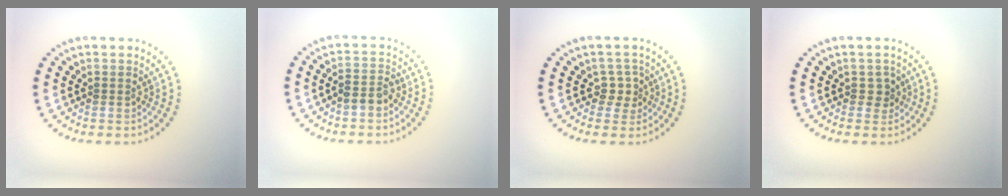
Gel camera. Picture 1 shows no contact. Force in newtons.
{"total": 1.9, "press": 1.8, "slide": 0.7}
{"total": 1.7, "press": 1.2, "slide": 1.1}
{"total": 1.5, "press": 1.2, "slide": 0.8}